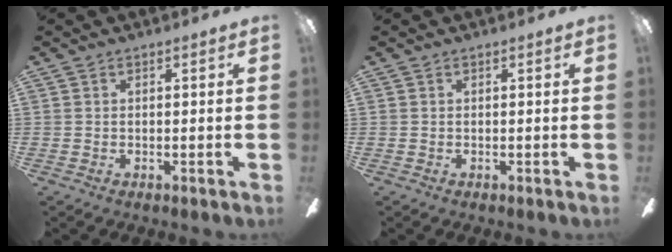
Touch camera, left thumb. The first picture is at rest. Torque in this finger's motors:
{"motor_torque": [0.00, 0.00, 0.14, -0.13, 0.00]}